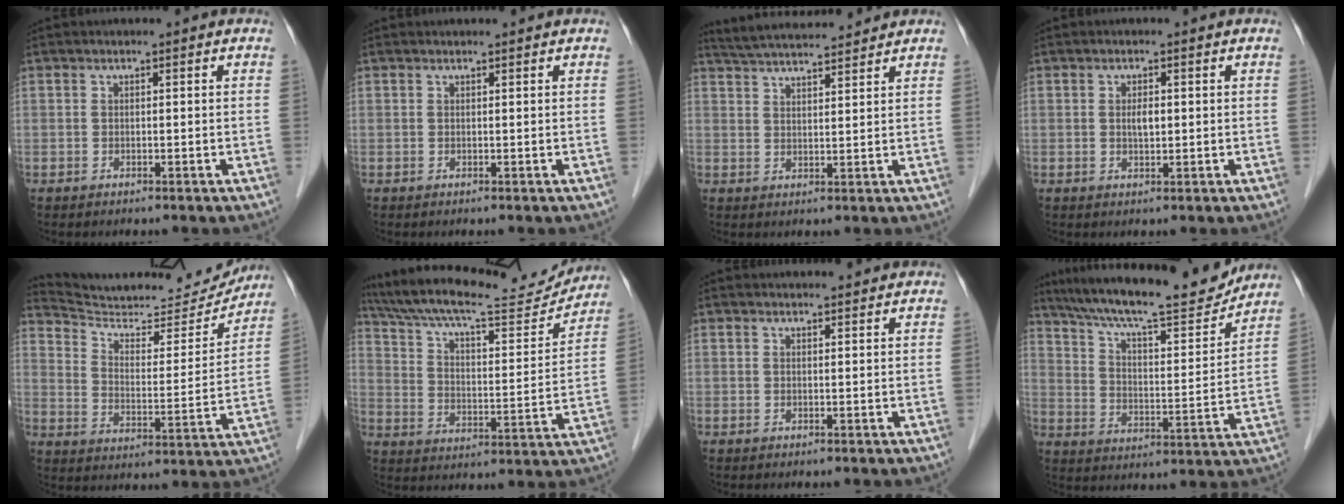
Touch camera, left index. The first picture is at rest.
{"total": 0.0}
{"total": 9.6, "force": [8.9, 0.8, 3.5], "torque": [-0.064, 0.019, 0.138]}
{"total": 1.8, "force": [-0.8, 0.6, 1.4], "torque": [-0.025, -0.006, -0.014]}
{"total": 17.4, "force": [16.8, 2.7, 3.5], "torque": [-0.058, -0.035, 0.241]}
{"total": 21.2, "force": [19.2, 3.8, 8.0], "torque": [-0.141, -0.008, 0.275]}
{"total": 1.8, "force": [1.7, 0.4, 0.1], "torque": [-0.003, 0.004, 0.014]}
{"total": 19.1, "force": [16.7, 2.6, 8.8], "torque": [-0.153, -0.002, 0.247]}